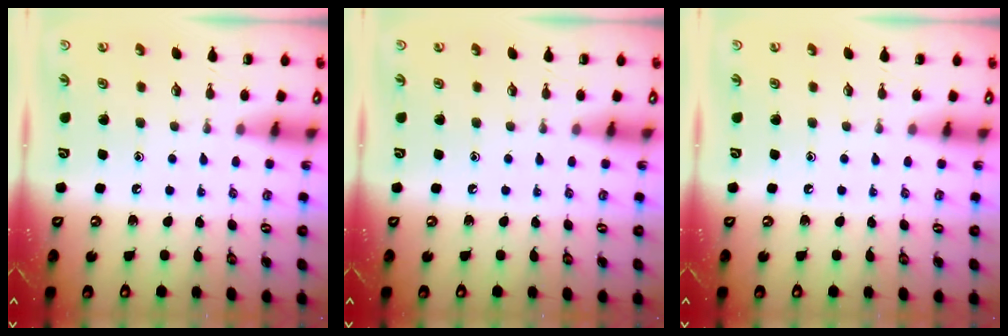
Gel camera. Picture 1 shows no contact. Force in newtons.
{"total": 0.0}
{"total": 0.0}